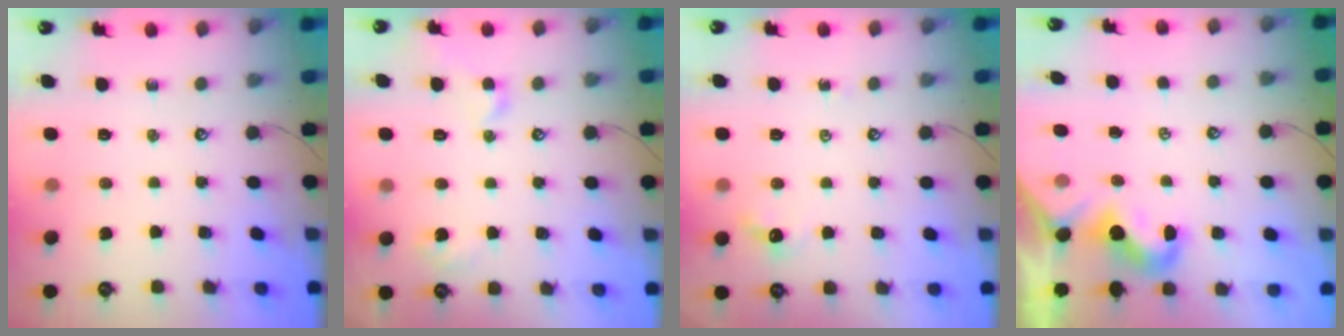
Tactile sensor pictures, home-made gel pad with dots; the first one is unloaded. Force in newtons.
{"total": 2.9, "press": 2.8, "slide": 0.6}
{"total": 2.0, "press": 2.0, "slide": 0.5}
{"total": 2.0, "press": 1.9, "slide": 0.6}